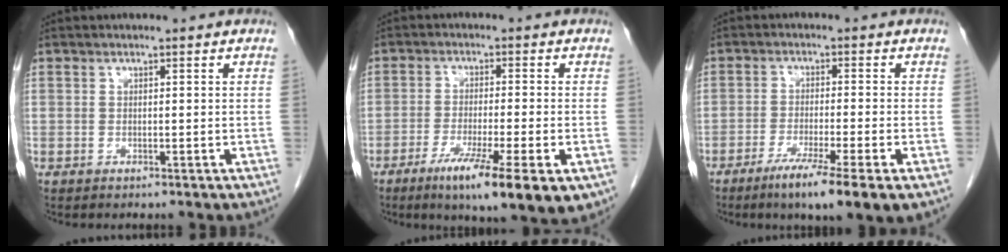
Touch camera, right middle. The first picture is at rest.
{"total": 12.5, "force": [-6.3, 1.1, 10.7], "torque": [-0.146, -0.030, -0.097]}
{"total": 9.4, "force": [-5.5, -0.6, 7.7], "torque": [-0.127, -0.026, -0.088]}